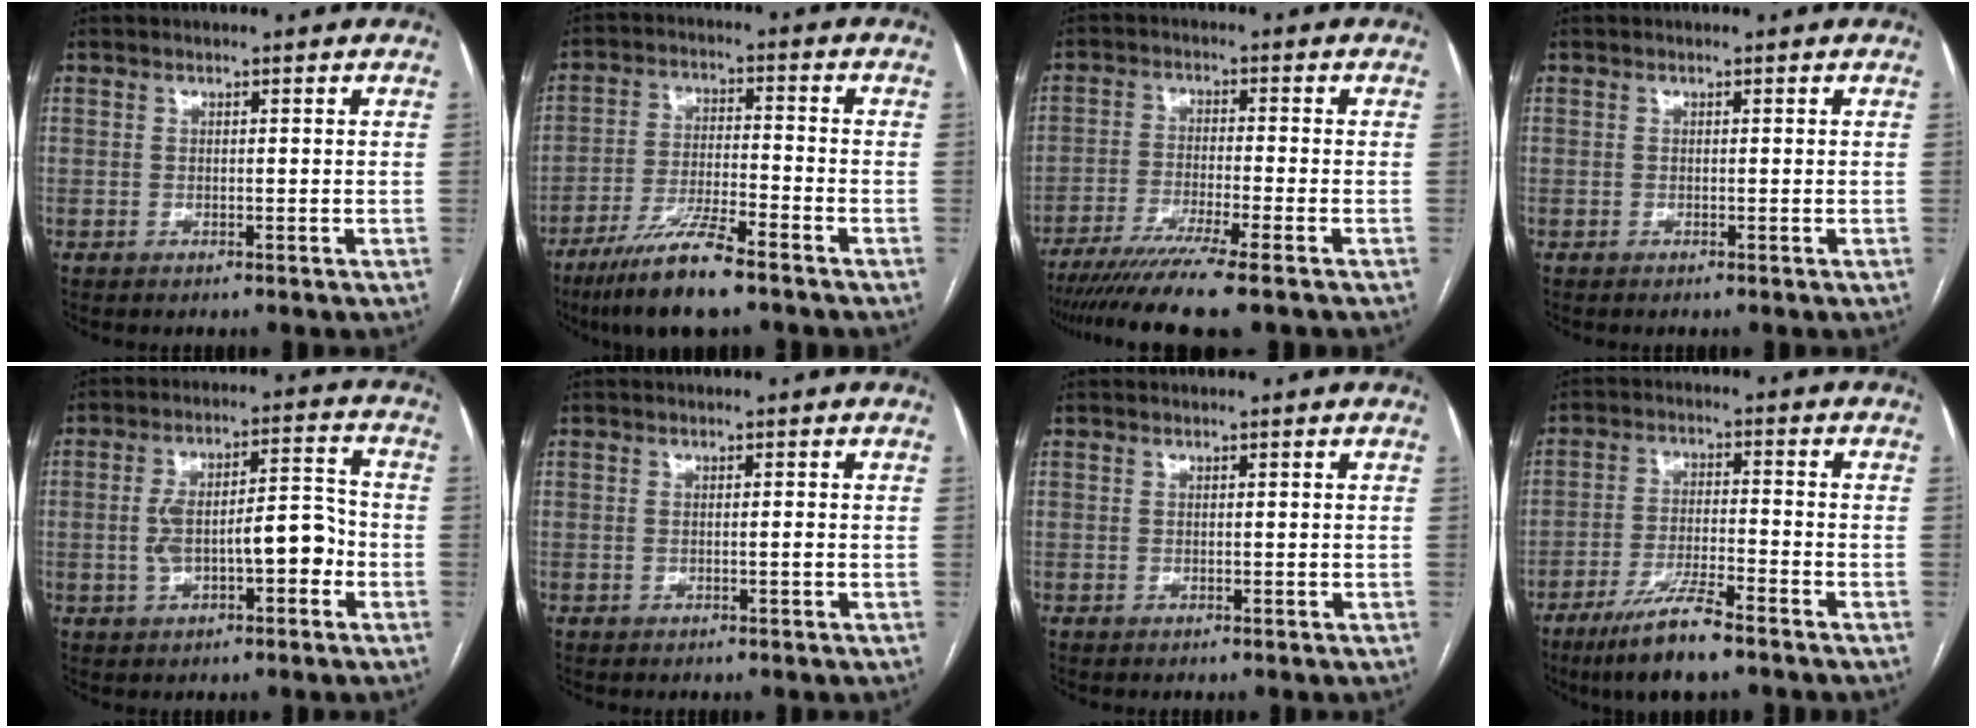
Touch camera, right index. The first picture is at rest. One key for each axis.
{"total": 10.6, "fx": -7.6, "fy": 0.8, "fz": 7.3, "tx": -0.142, "ty": -0.026, "tz": -0.139}
{"total": 10.7, "fx": -8.4, "fy": -1.4, "fz": 6.5, "tx": -0.094, "ty": -0.029, "tz": -0.133}
{"total": 0.0}
{"total": 9.8, "fx": -2.2, "fy": 3.3, "fz": 9.0, "tx": -0.155, "ty": 0.035, "tz": -0.029}
{"total": 0.8, "fx": -0.2, "fy": 0.0, "fz": 0.8, "tx": -0.016, "ty": -0.001, "tz": -0.002}
{"total": 0.0}
{"total": 9.1, "fx": -6.5, "fy": 0.6, "fz": 6.4, "tx": -0.123, "ty": -0.023, "tz": -0.117}